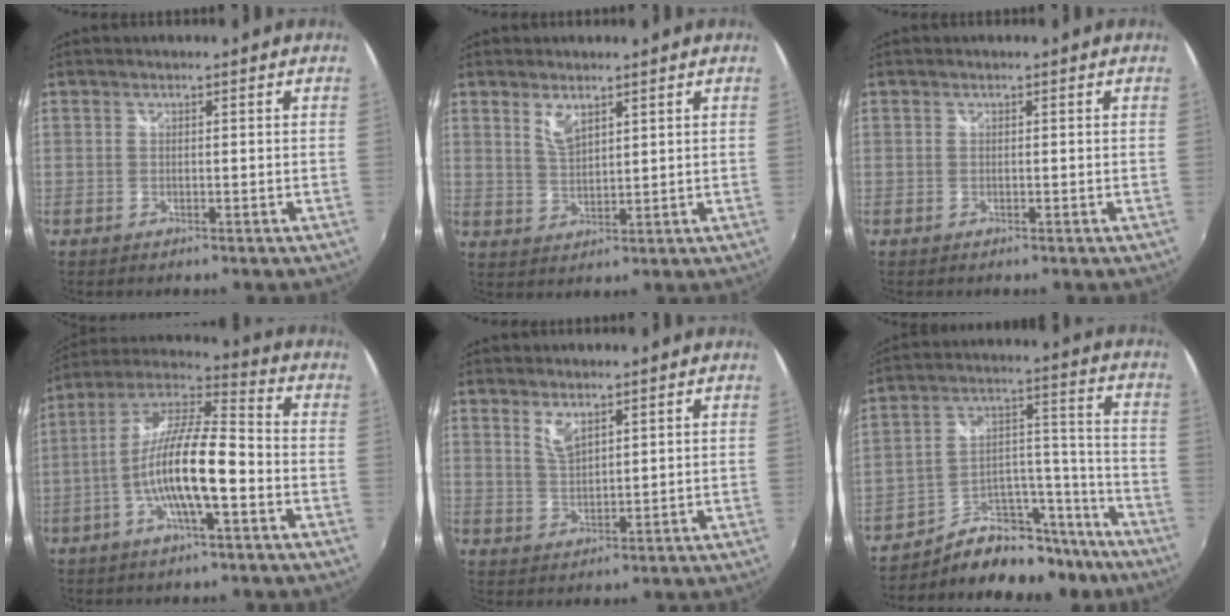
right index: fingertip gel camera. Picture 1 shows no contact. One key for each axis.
{"total": 3.9, "fx": 2.4, "fy": 1.5, "fz": 2.6, "tx": -0.047, "ty": -0.005, "tz": 0.045}
{"total": 0.0}
{"total": 14.0, "fx": -4.3, "fy": 2.7, "fz": 13.0, "tx": -0.251, "ty": 0.002, "tz": -0.084}
{"total": 3.8, "fx": 2.4, "fy": 1.5, "fz": 2.6, "tx": -0.048, "ty": -0.005, "tz": 0.044}
{"total": 16.1, "fx": -13.5, "fy": 7.9, "fz": 3.9, "tx": -0.056, "ty": 0.072, "tz": -0.196}